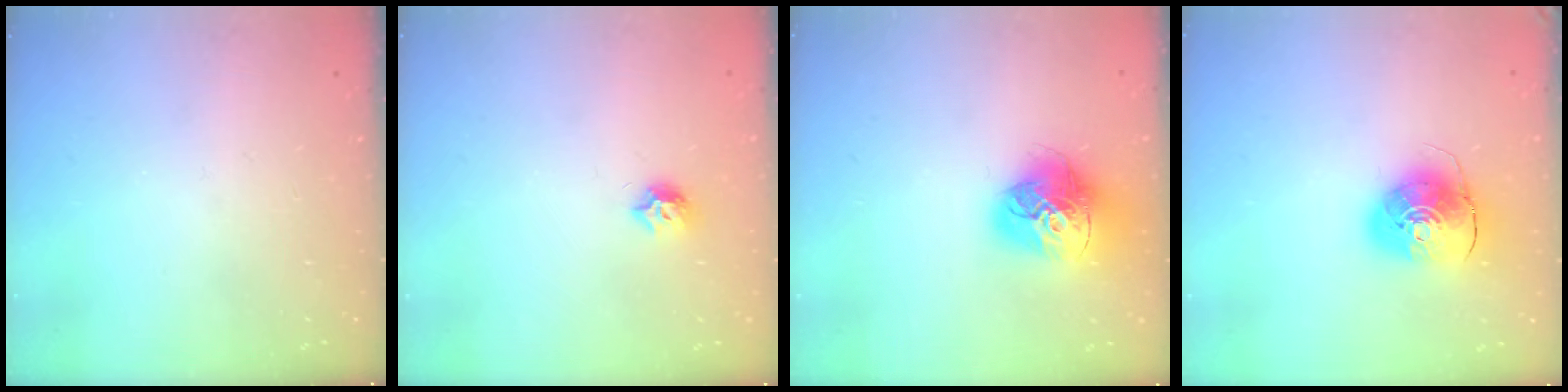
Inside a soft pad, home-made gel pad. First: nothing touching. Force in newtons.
{"total": 6.4, "press": 6.4, "slide": 0.3}
{"total": 18.0, "press": 17.9, "slide": 1.9}
{"total": 9.8, "press": 9.7, "slide": 1.4}